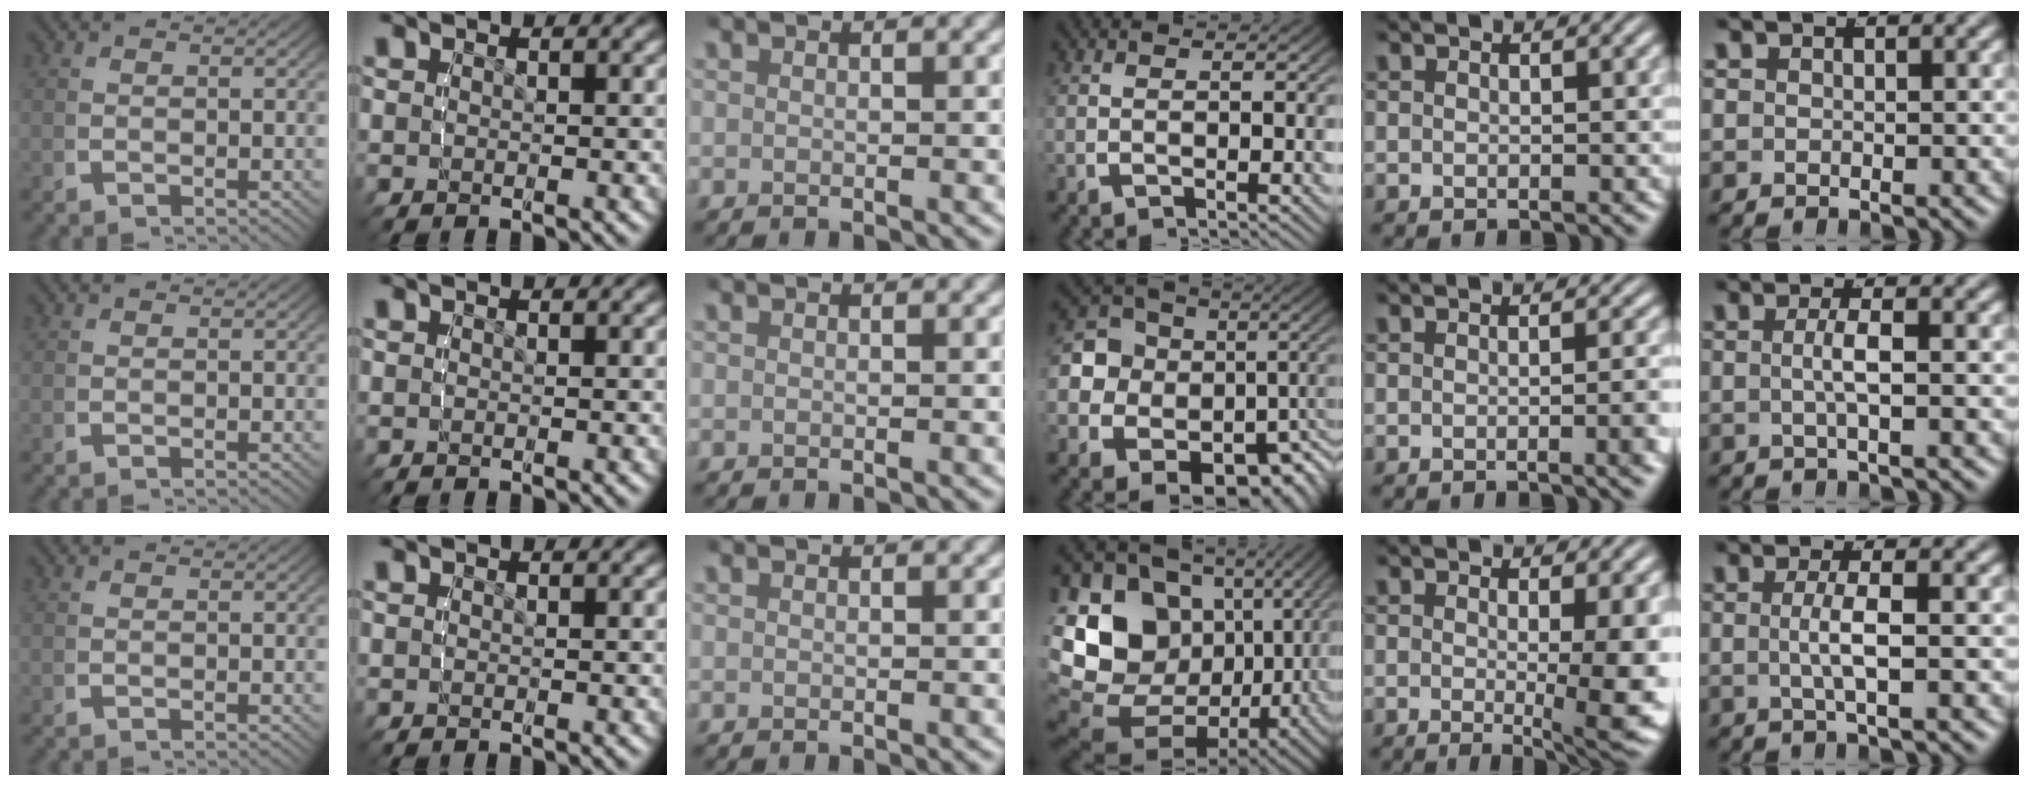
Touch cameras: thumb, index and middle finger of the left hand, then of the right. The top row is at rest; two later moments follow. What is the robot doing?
{"motion": "lift_and_place", "object": "glue stick"}